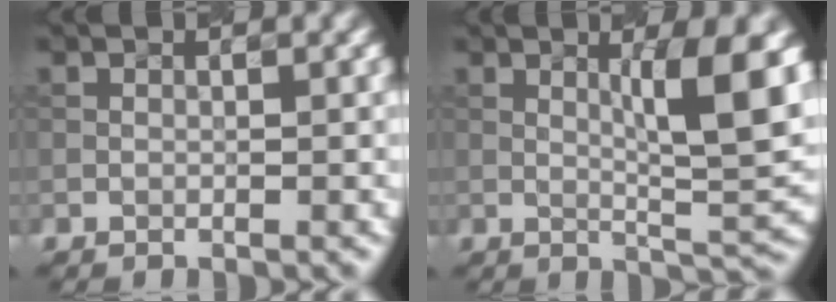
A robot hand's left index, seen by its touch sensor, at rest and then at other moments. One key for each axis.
{"total": 7.4, "fx": 1.7, "fy": 1.1, "fz": 7.1, "tx": -0.105, "ty": -0.008, "tz": 0.038}